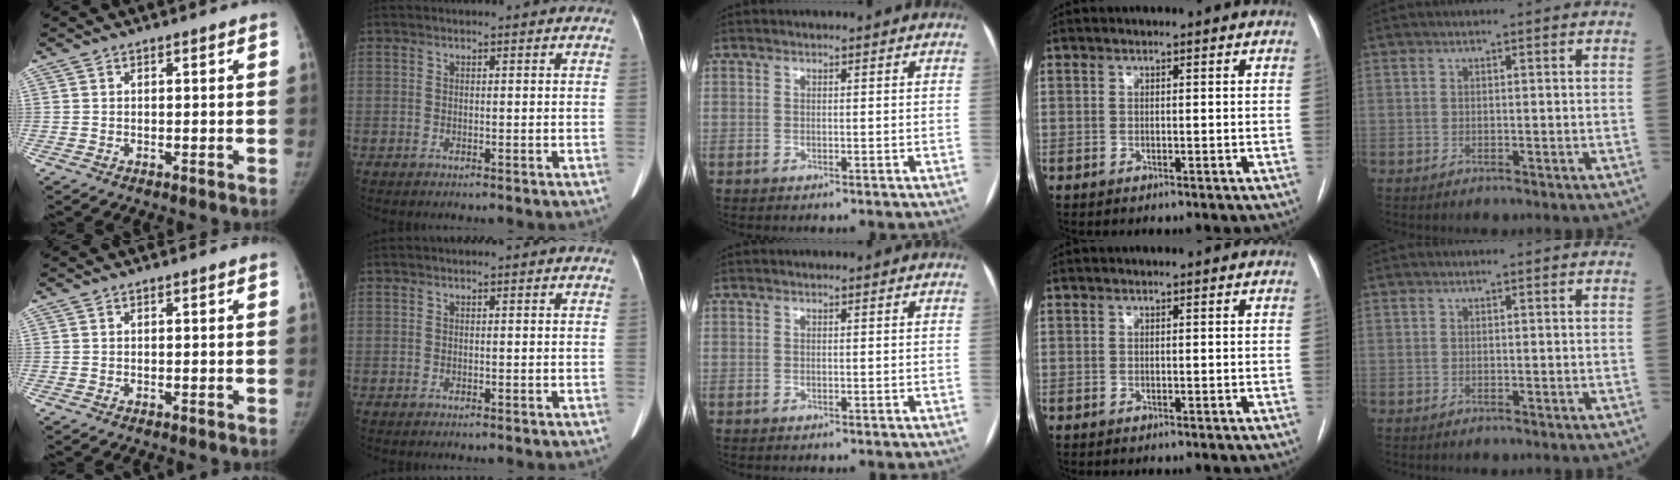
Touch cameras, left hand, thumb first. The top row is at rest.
{}